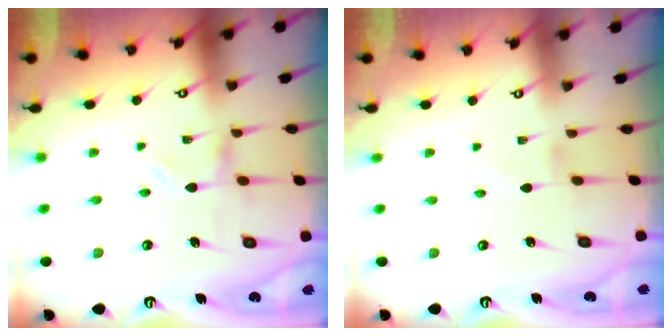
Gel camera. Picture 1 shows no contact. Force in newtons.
{"total": 1.4, "press": 1.4, "slide": 0.2}